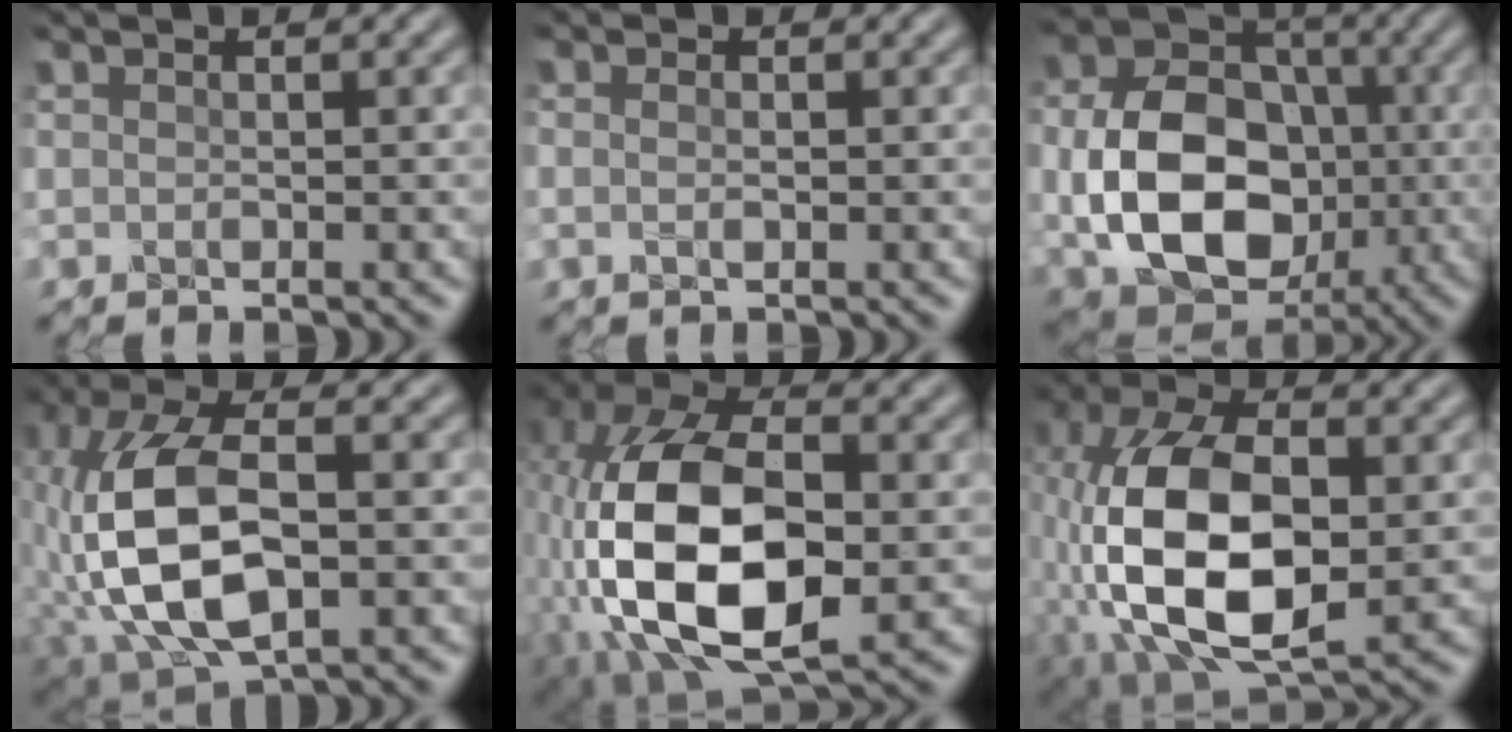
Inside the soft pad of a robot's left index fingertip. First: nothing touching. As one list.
[{"total": 0.7, "force": [-0.3, 0.1, 0.6], "torque": [-0.013, 0.001, -0.007]}, {"total": 11.6, "force": [-2.3, 8.2, 7.8], "torque": [-0.140, 0.000, -0.045]}, {"total": 11.3, "force": [-1.9, 5.5, 9.6], "torque": [-0.212, -0.006, -0.037]}, {"total": 15.0, "force": [-3.4, 7.9, 12.2], "torque": [-0.260, -0.002, -0.073]}, {"total": 13.1, "force": [-2.6, 6.7, 10.9], "torque": [-0.232, 0.002, -0.057]}]